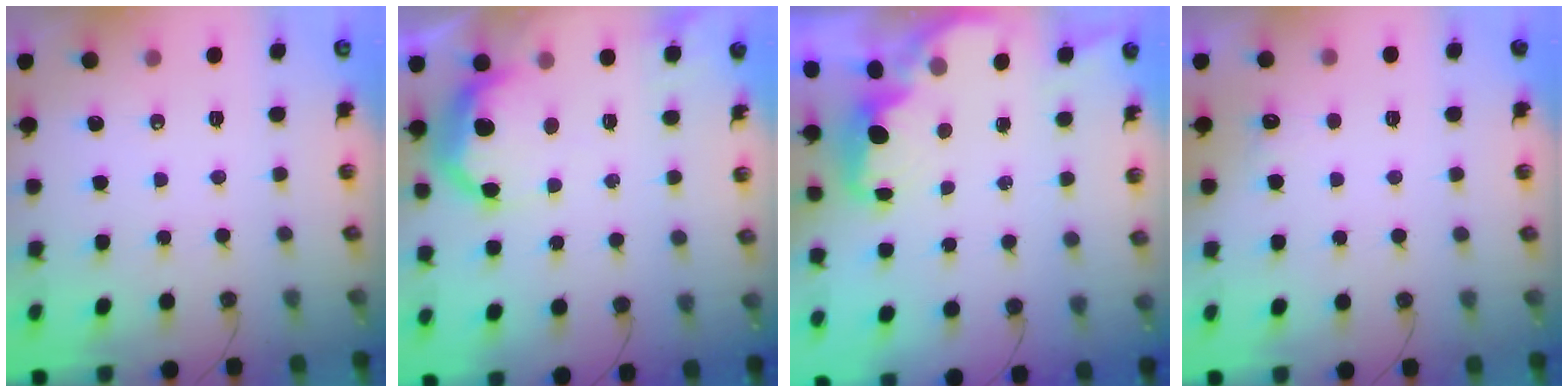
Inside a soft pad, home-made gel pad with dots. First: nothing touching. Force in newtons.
{"total": 12.1, "press": 12.0, "slide": 0.7}
{"total": 1.6, "press": 1.4, "slide": 0.7}
{"total": 4.7, "press": 4.5, "slide": 1.1}